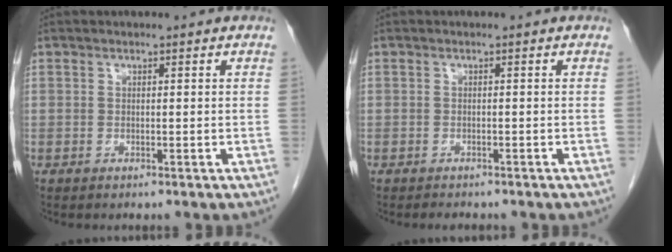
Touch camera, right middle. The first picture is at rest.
{"total": 1.7, "force": [-1.5, 0.6, 0.4], "torque": [-0.013, -0.005, -0.018]}